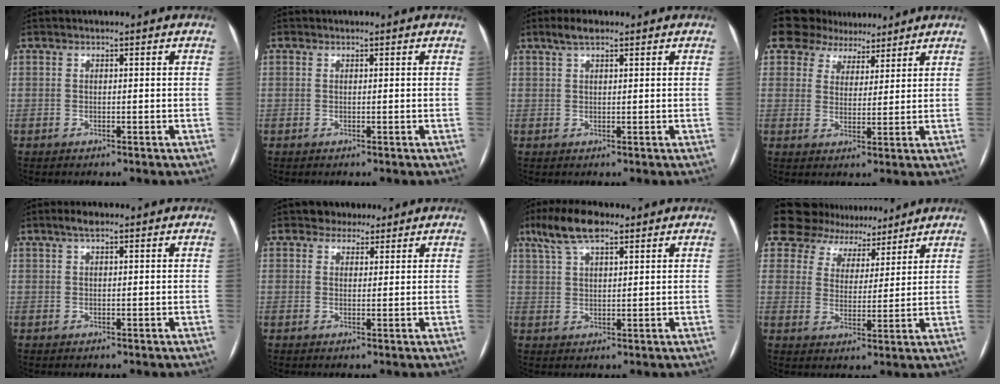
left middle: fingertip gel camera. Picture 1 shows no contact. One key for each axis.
{"total": 2.9, "fx": -1.1, "fy": -2.2, "fz": -1.5, "tx": 0.040, "ty": -0.017, "tz": -0.020}
{"total": 2.9, "fx": 2.0, "fy": 0.7, "fz": 1.9, "tx": -0.042, "ty": 0.013, "tz": 0.039}
{"total": 6.2, "fx": 5.9, "fy": 1.9, "fz": -0.5, "tx": 0.027, "ty": -0.001, "tz": 0.090}
{"total": 2.2, "fx": 1.5, "fy": 0.5, "fz": 1.5, "tx": -0.031, "ty": 0.012, "tz": 0.027}
{"total": 3.2, "fx": 2.5, "fy": 1.9, "fz": 0.2, "tx": 0.000, "ty": 0.010, "tz": 0.035}
{"total": 8.0, "fx": 5.5, "fy": 2.3, "fz": 5.4, "tx": -0.112, "ty": 0.025, "tz": 0.103}
{"total": 12.4, "fx": 11.3, "fy": 4.9, "fz": 0.8, "tx": -0.011, "ty": 0.007, "tz": 0.165}